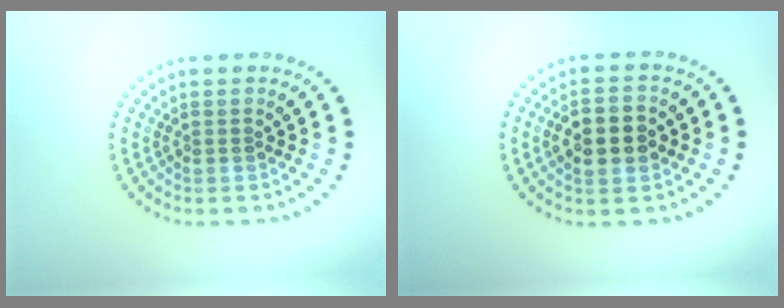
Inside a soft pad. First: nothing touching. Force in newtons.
{"total": 4.1, "press": 4.1, "slide": 0.3}